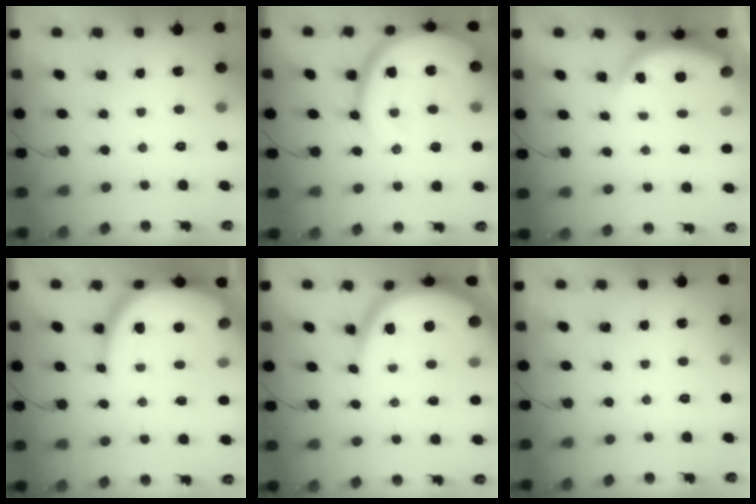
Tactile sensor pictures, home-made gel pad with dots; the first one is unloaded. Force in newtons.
{"total": 21.4, "press": 21.2, "slide": 2.9}
{"total": 5.1, "press": 5.0, "slide": 0.9}
{"total": 14.0, "press": 14.0, "slide": 1.4}
{"total": 12.5, "press": 12.5, "slide": 1.0}
{"total": 0.0}